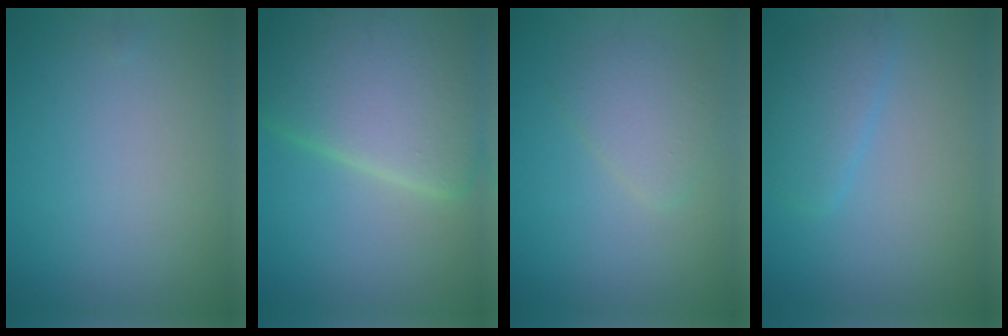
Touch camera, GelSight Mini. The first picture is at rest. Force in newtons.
{"total": 11.8, "press": 11.7, "slide": 0.5}
{"total": 2.5, "press": 2.5, "slide": 0.1}
{"total": 2.7, "press": 2.7, "slide": 0.1}